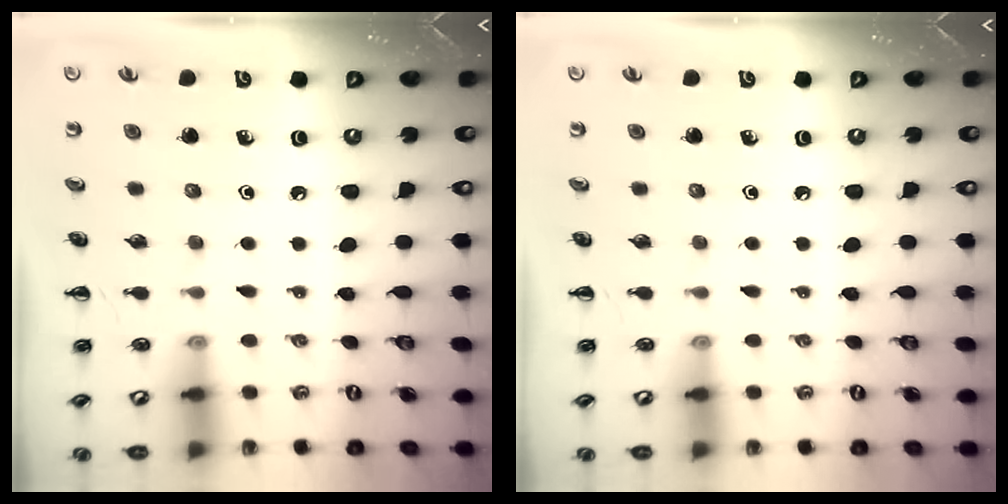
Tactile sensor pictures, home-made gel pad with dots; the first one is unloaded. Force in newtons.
{"total": 0.0}